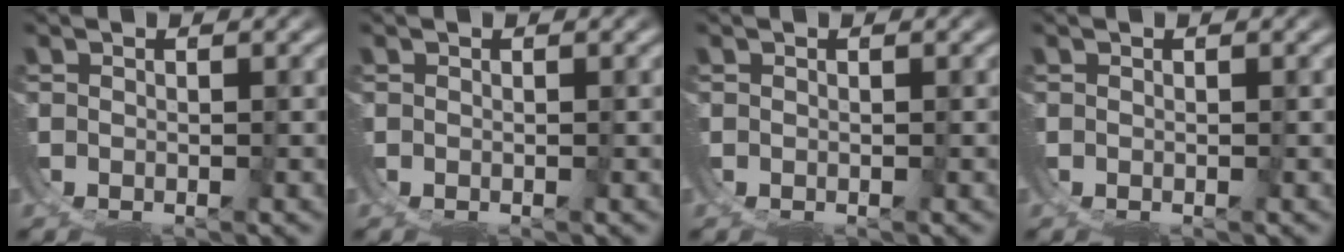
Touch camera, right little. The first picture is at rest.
{"total": 0.0}
{"total": 0.0}
{"total": 0.0}